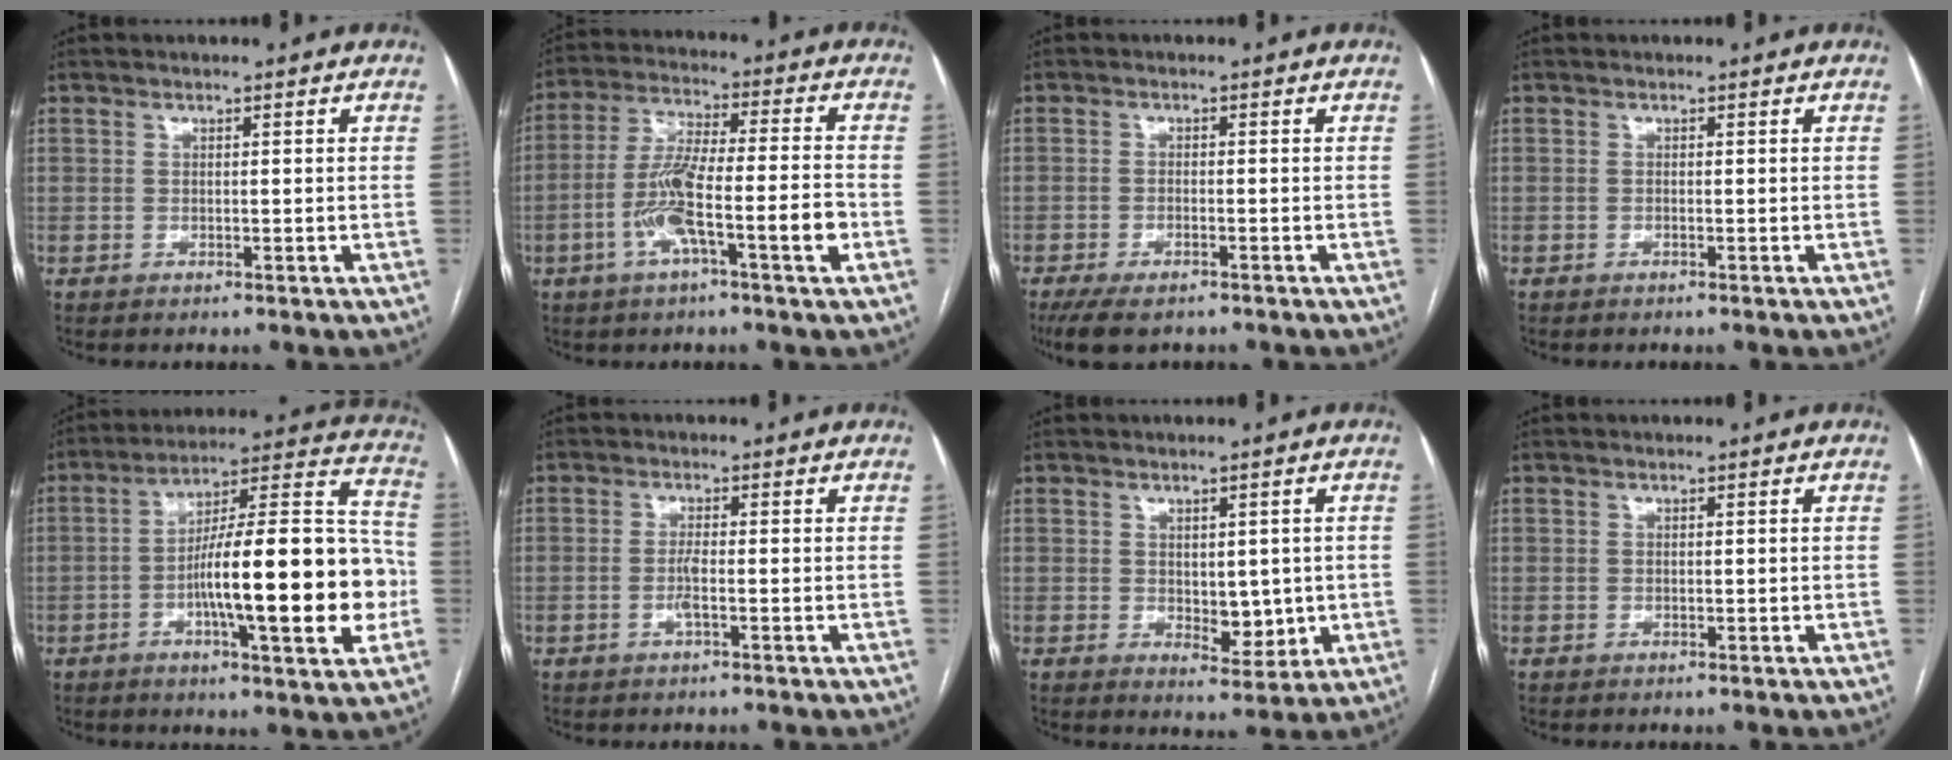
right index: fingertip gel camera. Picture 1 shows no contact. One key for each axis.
{"total": 9.6, "fx": -3.3, "fy": 0.7, "fz": 8.9, "tx": -0.170, "ty": 0.008, "tz": -0.062}
{"total": 5.8, "fx": -4.2, "fy": 2.1, "fz": 3.3, "tx": -0.056, "ty": -0.009, "tz": -0.070}
{"total": 0.0}
{"total": 22.2, "fx": -4.4, "fy": 3.5, "fz": 21.5, "tx": -0.297, "ty": 0.024, "tz": -0.065}
{"total": 2.0, "fx": -0.6, "fy": 0.0, "fz": 1.9, "tx": -0.039, "ty": -0.002, "tz": -0.014}
{"total": 5.3, "fx": 0.0, "fy": 2.9, "fz": 4.5, "tx": -0.058, "ty": -0.003, "tz": 0.012}
{"total": 0.0}